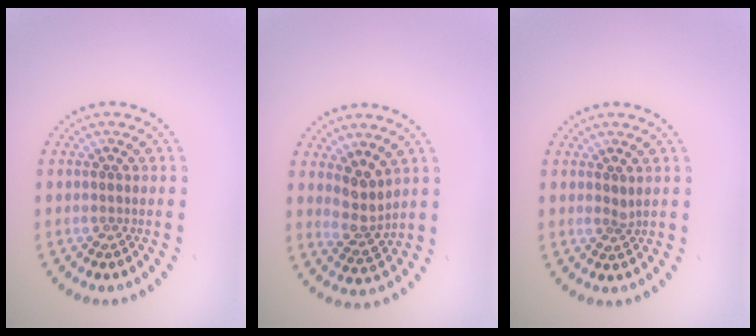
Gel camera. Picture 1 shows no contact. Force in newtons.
{"total": 3.0, "press": 2.4, "slide": 1.8}
{"total": 0.8, "press": 0.5, "slide": 0.5}